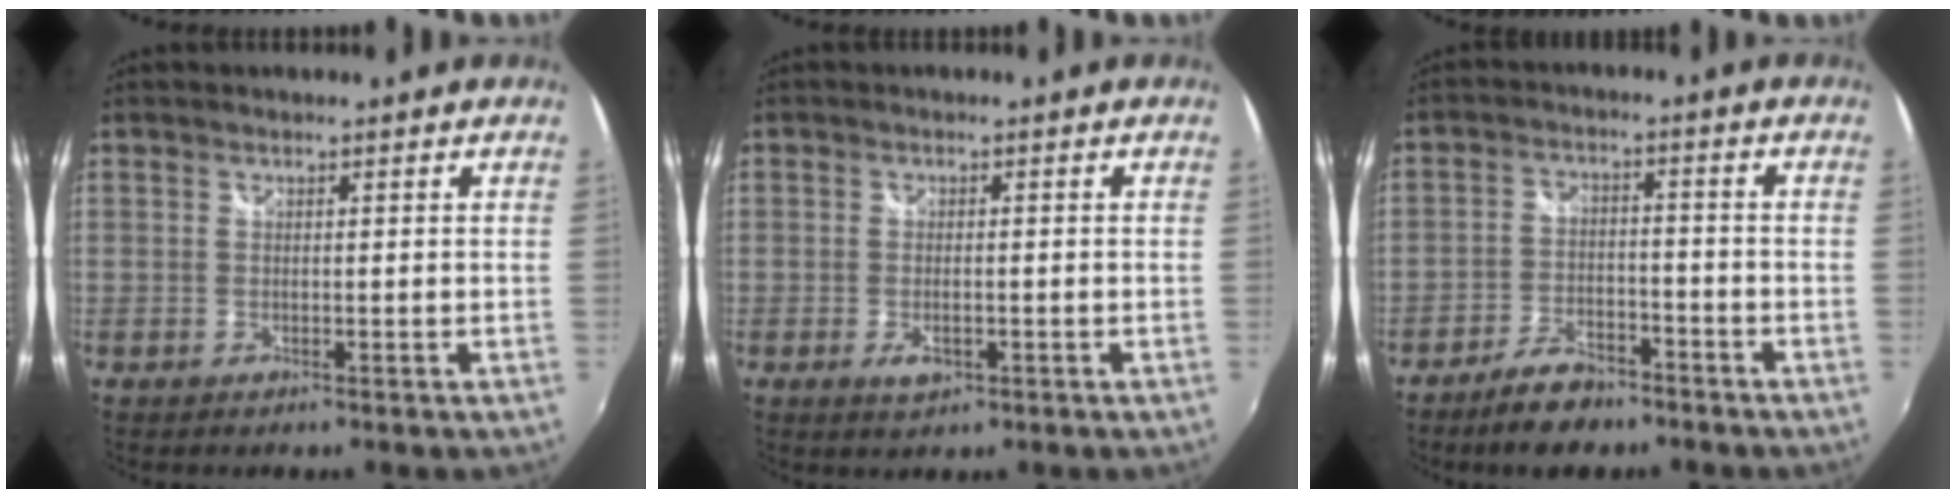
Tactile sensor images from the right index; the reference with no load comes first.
{"total": 3.1, "force": [-1.2, 1.6, 2.4], "torque": [-0.047, -0.005, -0.018]}
{"total": 7.9, "force": [-6.1, 3.4, 3.7], "torque": [-0.091, 0.007, -0.100]}